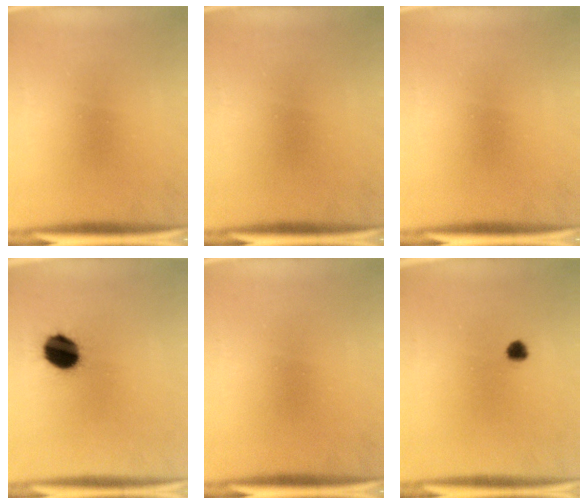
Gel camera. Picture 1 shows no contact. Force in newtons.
{"total": 0.0}
{"total": 0.0}
{"total": 10.8}
{"total": 0.0}
{"total": 1.9}